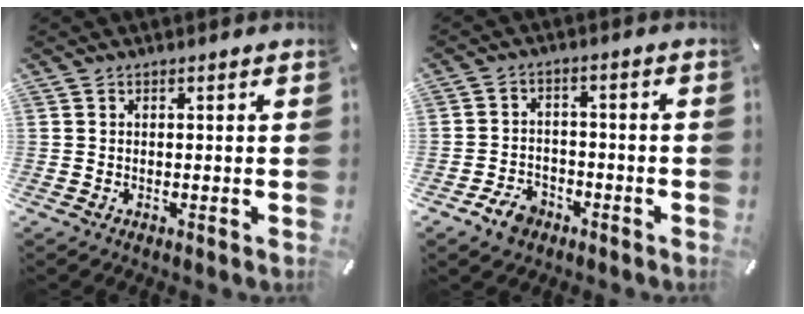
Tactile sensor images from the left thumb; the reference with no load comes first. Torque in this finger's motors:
{"motor_torque": [-0.09, 1.49, 0.45, 0.41, 0.00]}